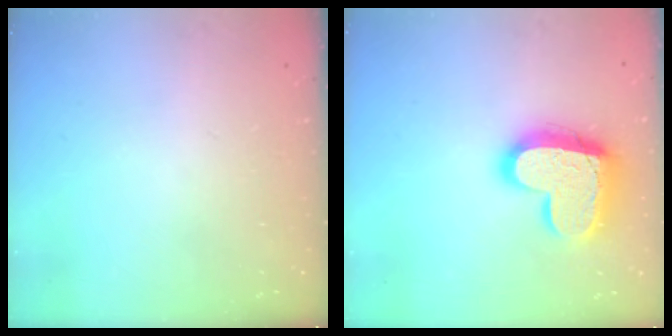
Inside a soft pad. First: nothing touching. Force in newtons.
{"total": 18.4, "press": 18.3, "slide": 1.7}